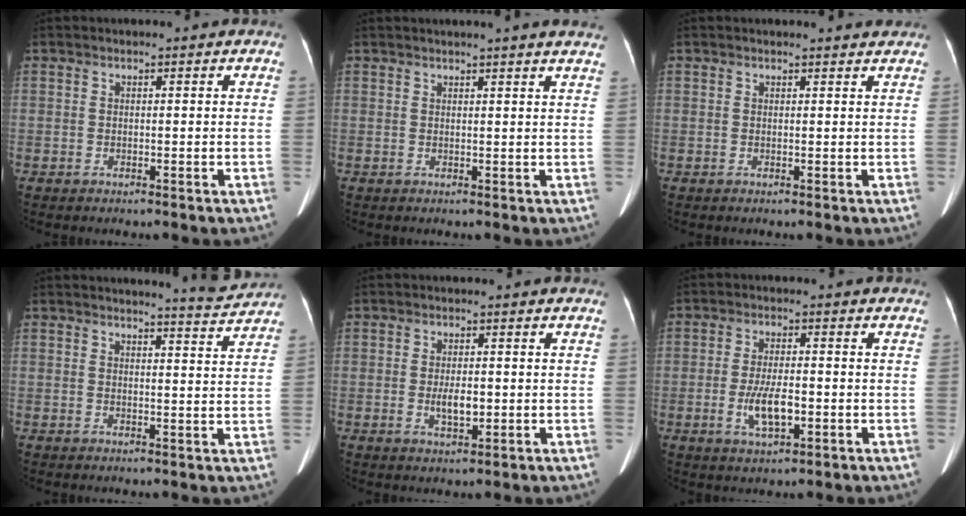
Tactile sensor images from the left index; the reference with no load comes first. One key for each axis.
{"total": 7.7, "fx": 6.9, "fy": -0.5, "fz": 3.4, "tx": -0.043, "ty": 0.012, "tz": 0.063}
{"total": 2.2, "fx": 2.2, "fy": 0.1, "fz": 0.2, "tx": -0.009, "ty": 0.001, "tz": 0.020}
{"total": 4.4, "fx": 4.3, "fy": -0.9, "fz": 0.2, "tx": -0.014, "ty": -0.022, "tz": 0.049}
{"total": 3.4, "fx": -0.5, "fy": 1.4, "fz": 3.1, "tx": -0.059, "ty": -0.003, "tz": -0.004}
{"total": 5.7, "fx": -1.6, "fy": 1.8, "fz": 5.2, "tx": -0.104, "ty": -0.003, "tz": -0.023}